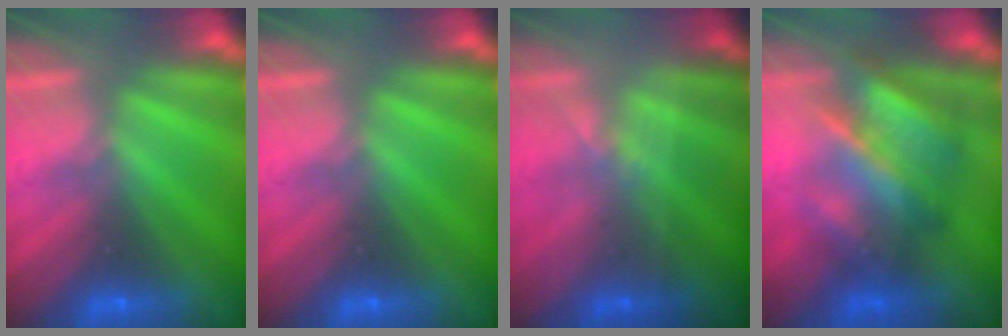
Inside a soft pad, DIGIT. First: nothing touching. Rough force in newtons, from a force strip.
{"total": 0.0}
{"total": 1.6}
{"total": 4.9}